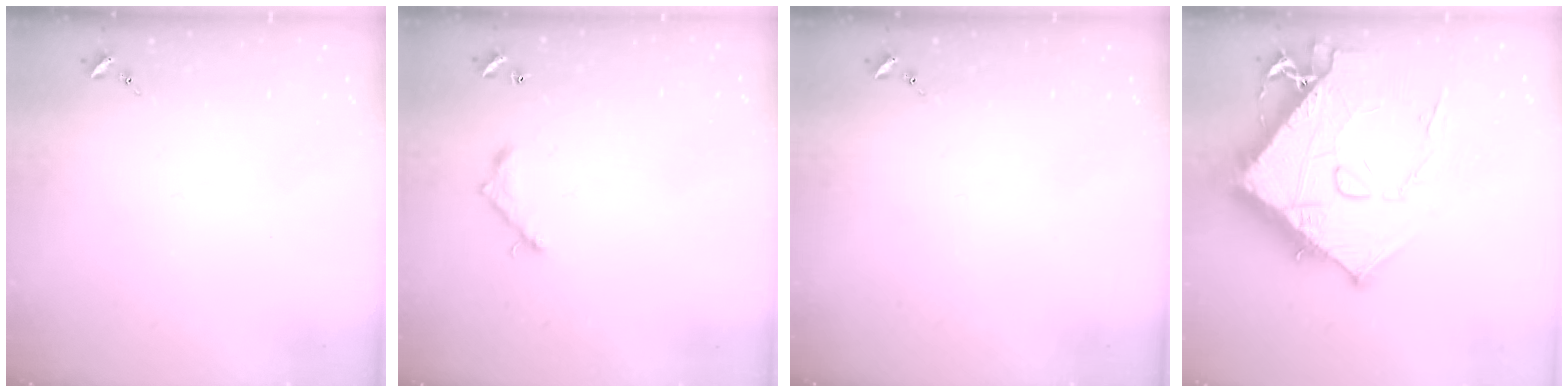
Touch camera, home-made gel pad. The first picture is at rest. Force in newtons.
{"total": 7.3, "press": 7.3, "slide": 0.6}
{"total": 0.0}
{"total": 19.8, "press": 19.7, "slide": 2.0}